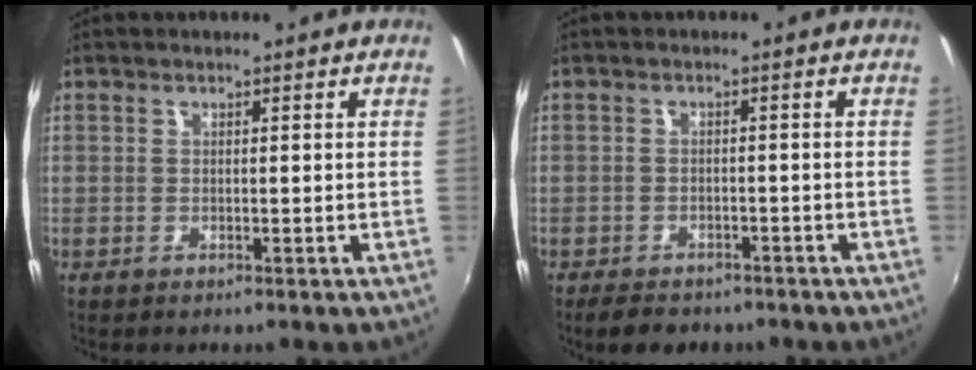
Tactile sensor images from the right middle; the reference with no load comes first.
{"total": 6.0, "force": [-4.7, 2.8, 2.3], "torque": [-0.054, -0.009, -0.070]}